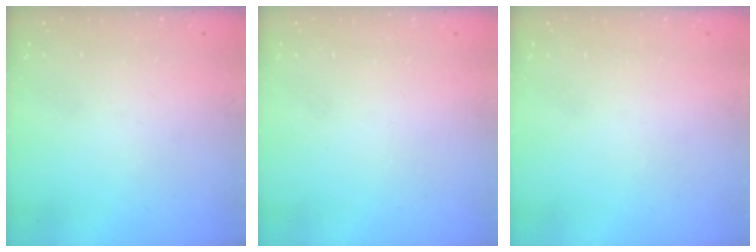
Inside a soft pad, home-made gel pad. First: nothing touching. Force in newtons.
{"total": 1.7, "press": 1.6, "slide": 0.1}
{"total": 1.8, "press": 1.7, "slide": 0.1}